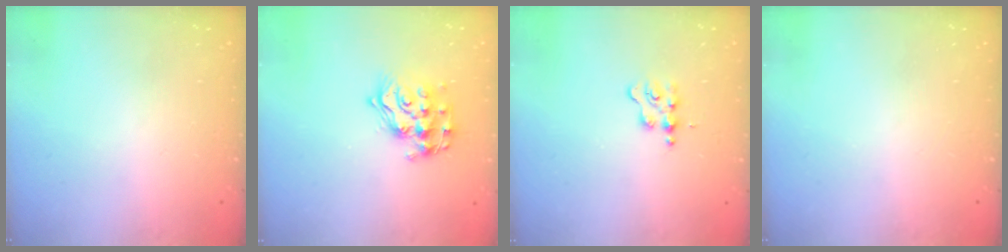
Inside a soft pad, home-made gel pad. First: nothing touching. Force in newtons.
{"total": 13.6, "press": 13.6, "slide": 1.0}
{"total": 1.8, "press": 1.7, "slide": 0.3}
{"total": 0.0}